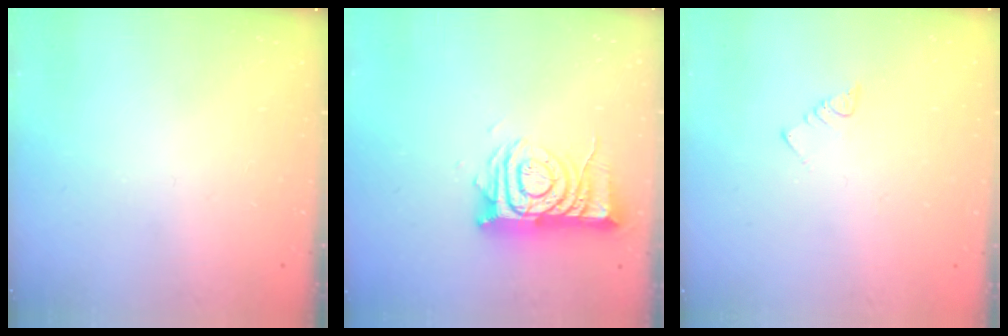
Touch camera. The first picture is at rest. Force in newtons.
{"total": 11.7, "press": 11.6, "slide": 1.0}
{"total": 3.0, "press": 3.0, "slide": 0.2}